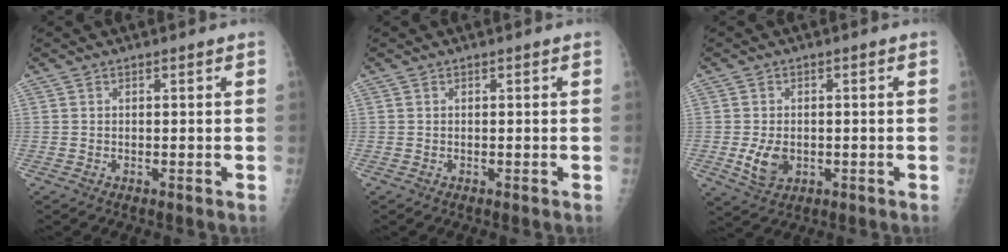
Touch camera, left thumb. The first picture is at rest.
{"total": 0.0}
{"total": 5.3, "force": [-1.1, 3.7, 3.7], "torque": [-0.060, -0.005, -0.012]}